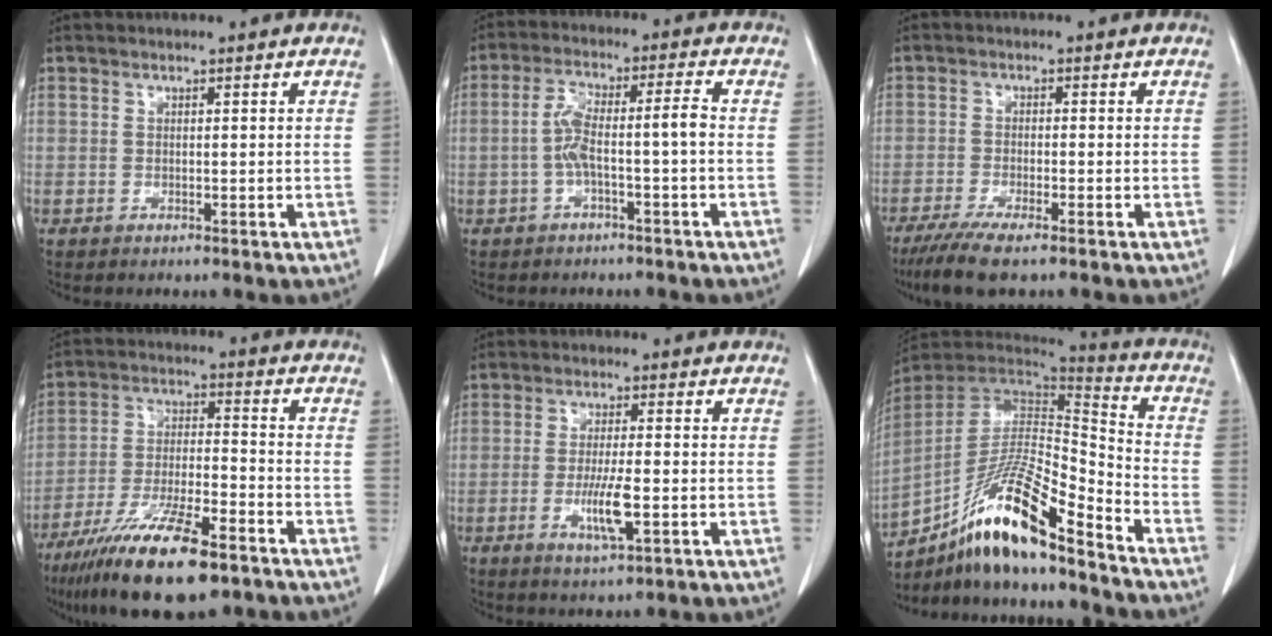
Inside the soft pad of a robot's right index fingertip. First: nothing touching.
{"total": 6.2, "force": [-1.5, 0.4, 6.0], "torque": [-0.122, 0.027, -0.025]}
{"total": 6.4, "force": [-4.6, 0.5, 4.4], "torque": [-0.077, -0.016, -0.078]}
{"total": 16.6, "force": [-11.1, 3.2, 12.0], "torque": [-0.224, -0.034, -0.198]}
{"total": 6.0, "force": [-1.7, 0.6, 5.7], "torque": [-0.111, -0.012, -0.028]}
{"total": 18.7, "force": [-13.3, 1.7, 13.0], "torque": [-0.261, -0.011, -0.241]}